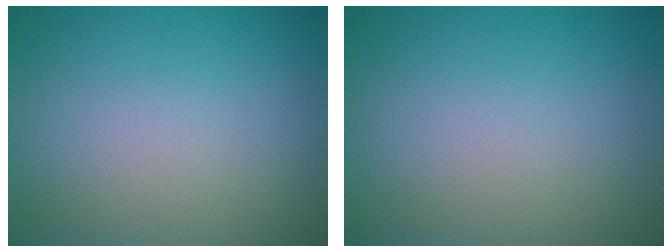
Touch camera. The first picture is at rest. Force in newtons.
{"total": 0.0}